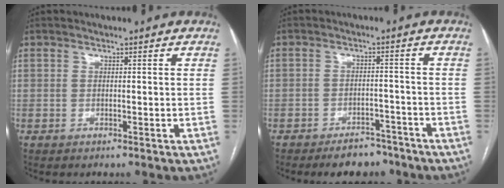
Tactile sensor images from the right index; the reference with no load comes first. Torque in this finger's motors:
{"motor_torque": [0.26, -0.43, 0.03, -0.03]}